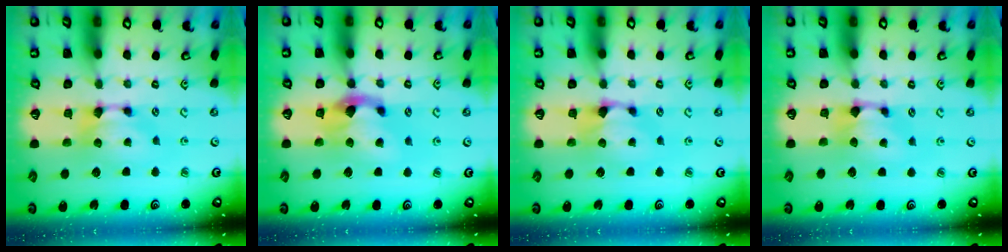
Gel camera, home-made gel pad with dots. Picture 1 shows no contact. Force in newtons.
{"total": 3.7, "press": 3.1, "slide": 2.0}
{"total": 1.4, "press": 0.9, "slide": 1.0}
{"total": 0.9, "press": 0.2, "slide": 0.8}